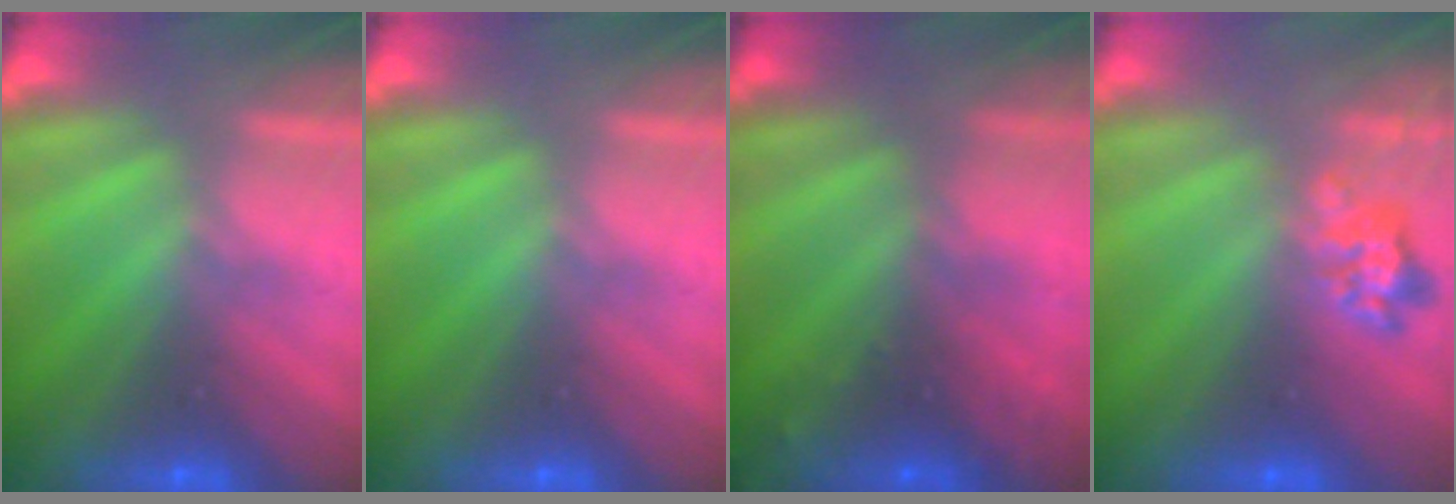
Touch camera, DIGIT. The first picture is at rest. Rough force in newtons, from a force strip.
{"total": 0.0}
{"total": 9.6}
{"total": 2.4}